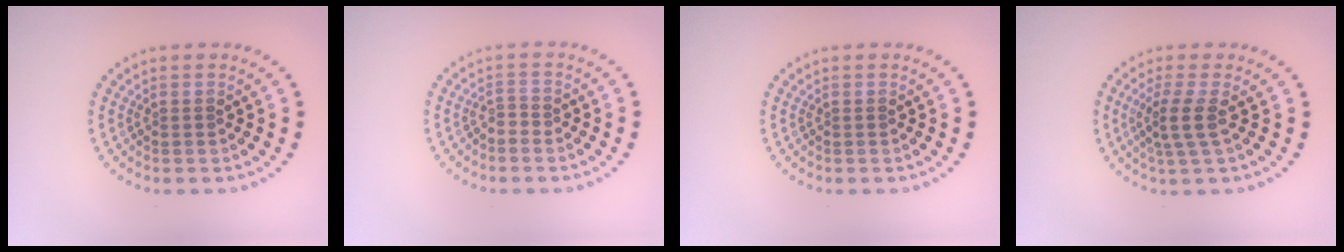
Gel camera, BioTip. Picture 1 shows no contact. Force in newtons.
{"total": 0.7, "press": 0.4, "slide": 0.6}
{"total": 0.0}
{"total": 2.7, "press": 2.2, "slide": 1.6}